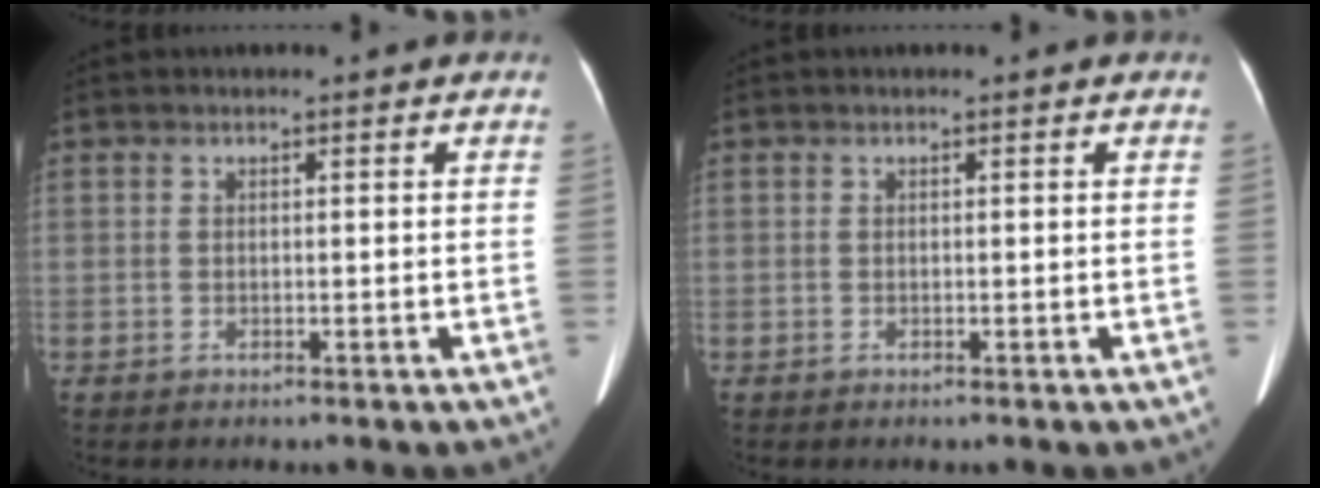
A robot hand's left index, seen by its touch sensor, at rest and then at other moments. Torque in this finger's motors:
{"motor_torque": [0.01, 0.01, 0.00, 0.01]}